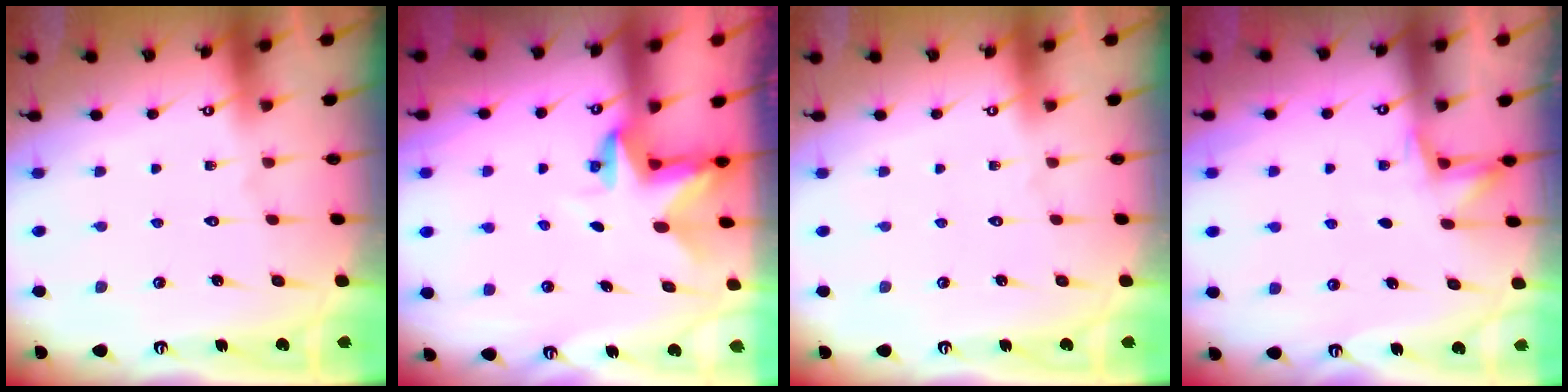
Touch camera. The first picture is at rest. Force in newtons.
{"total": 3.0, "press": 3.0, "slide": 0.2}
{"total": 0.0}
{"total": 3.9, "press": 3.9, "slide": 0.4}